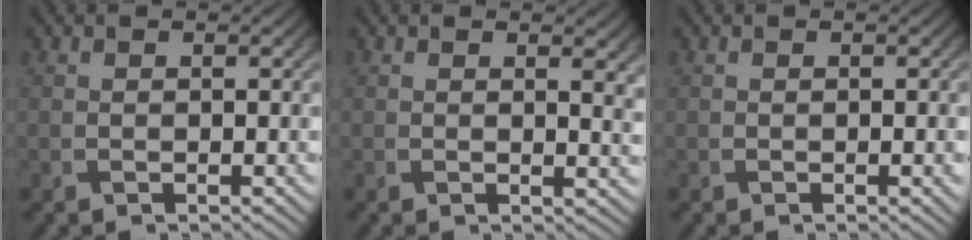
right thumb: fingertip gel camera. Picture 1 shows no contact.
{"total": 2.5, "force": [1.1, 0.6, 2.1], "torque": [-0.032, -0.004, 0.019]}
{"total": 1.0, "force": [-0.1, 0.2, 1.0], "torque": [-0.013, -0.002, -0.001]}